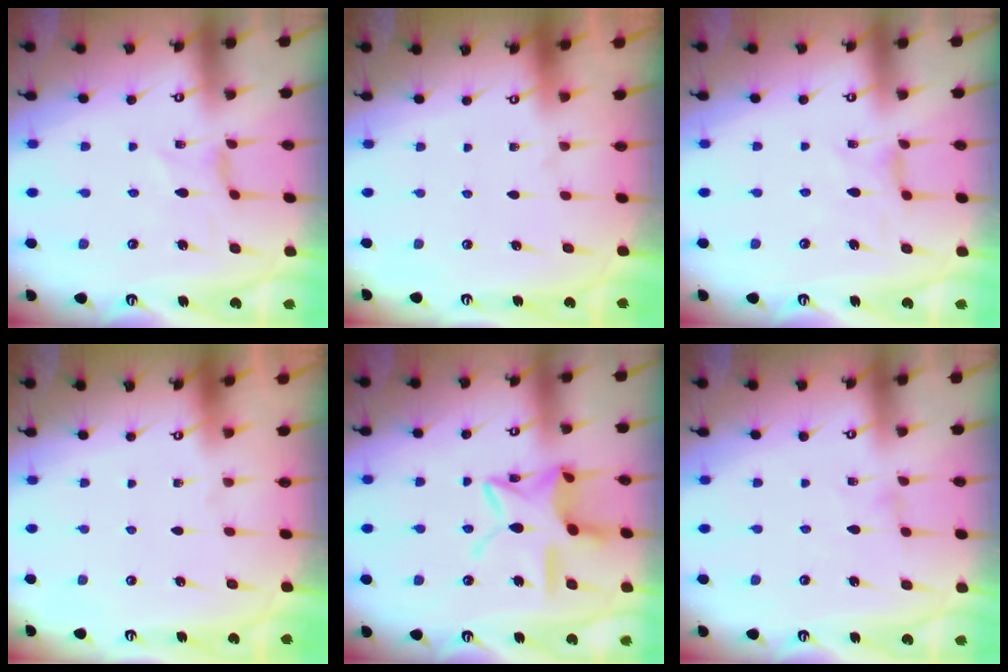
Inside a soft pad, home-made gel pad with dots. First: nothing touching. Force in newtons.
{"total": 0.0}
{"total": 0.8, "press": 0.7, "slide": 0.2}
{"total": 0.0}
{"total": 14.3, "press": 14.2, "slide": 1.1}
{"total": 0.0}